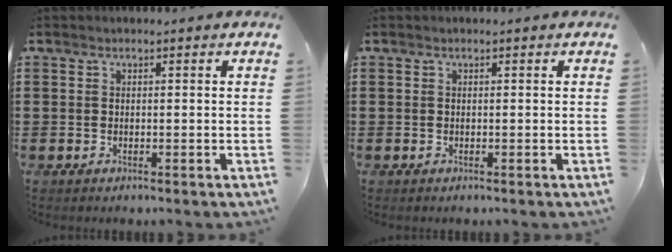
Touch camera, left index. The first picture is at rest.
{"total": 0.0}